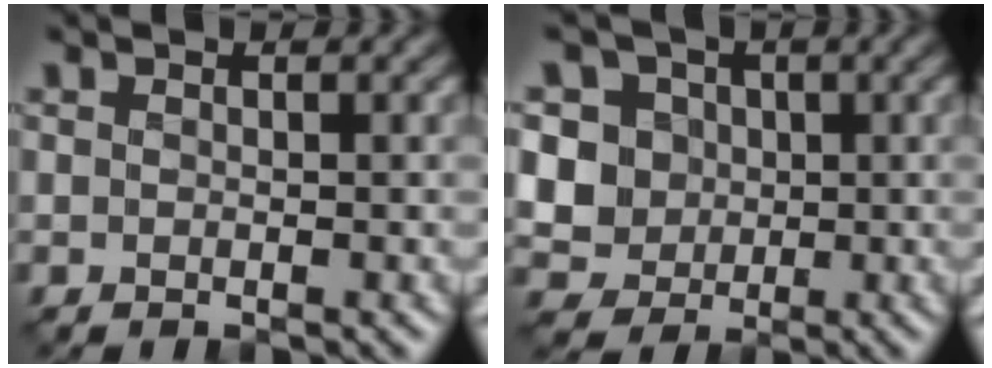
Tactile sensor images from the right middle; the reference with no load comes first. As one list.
[{"total": 7.8, "force": [1.6, 6.9, 3.1], "torque": [-0.058, 0.019, 0.014]}]